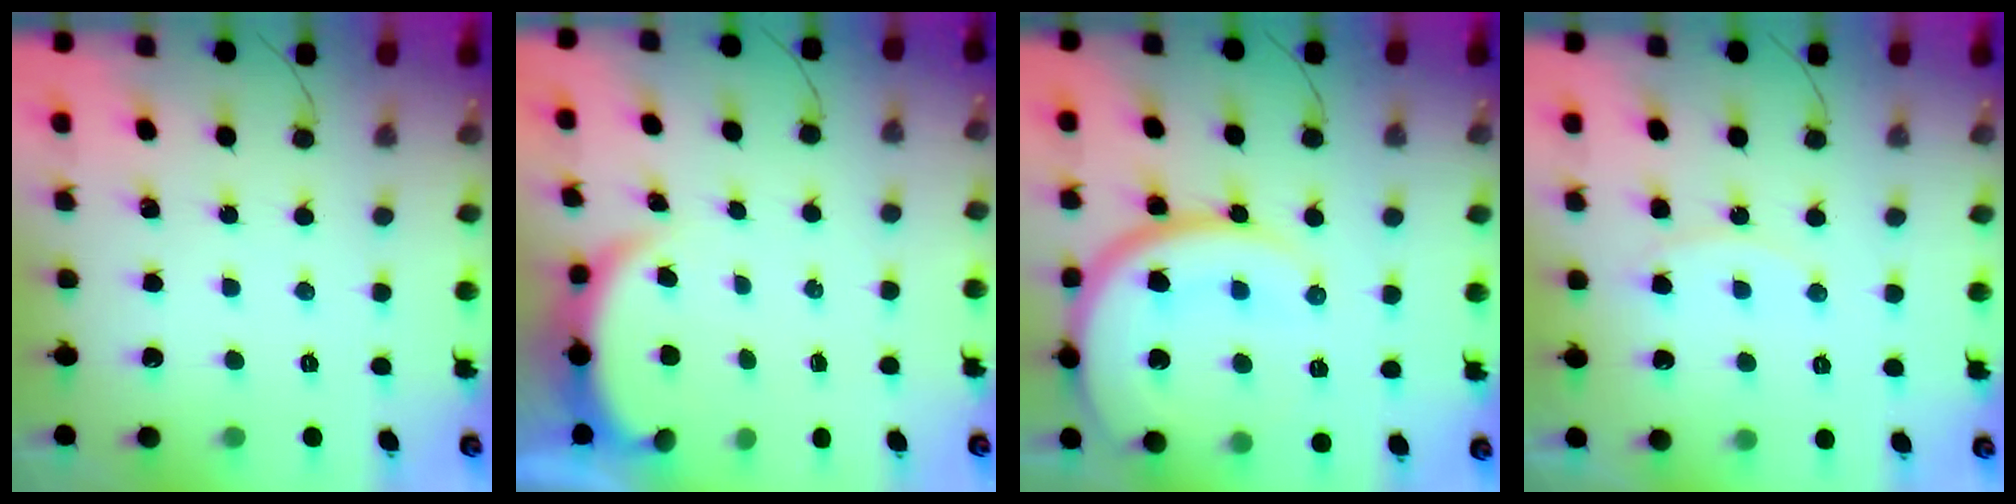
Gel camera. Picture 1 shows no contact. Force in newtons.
{"total": 2.8, "press": 2.7, "slide": 0.6}
{"total": 18.1, "press": 18.0, "slide": 2.4}
{"total": 7.2, "press": 7.2, "slide": 0.4}